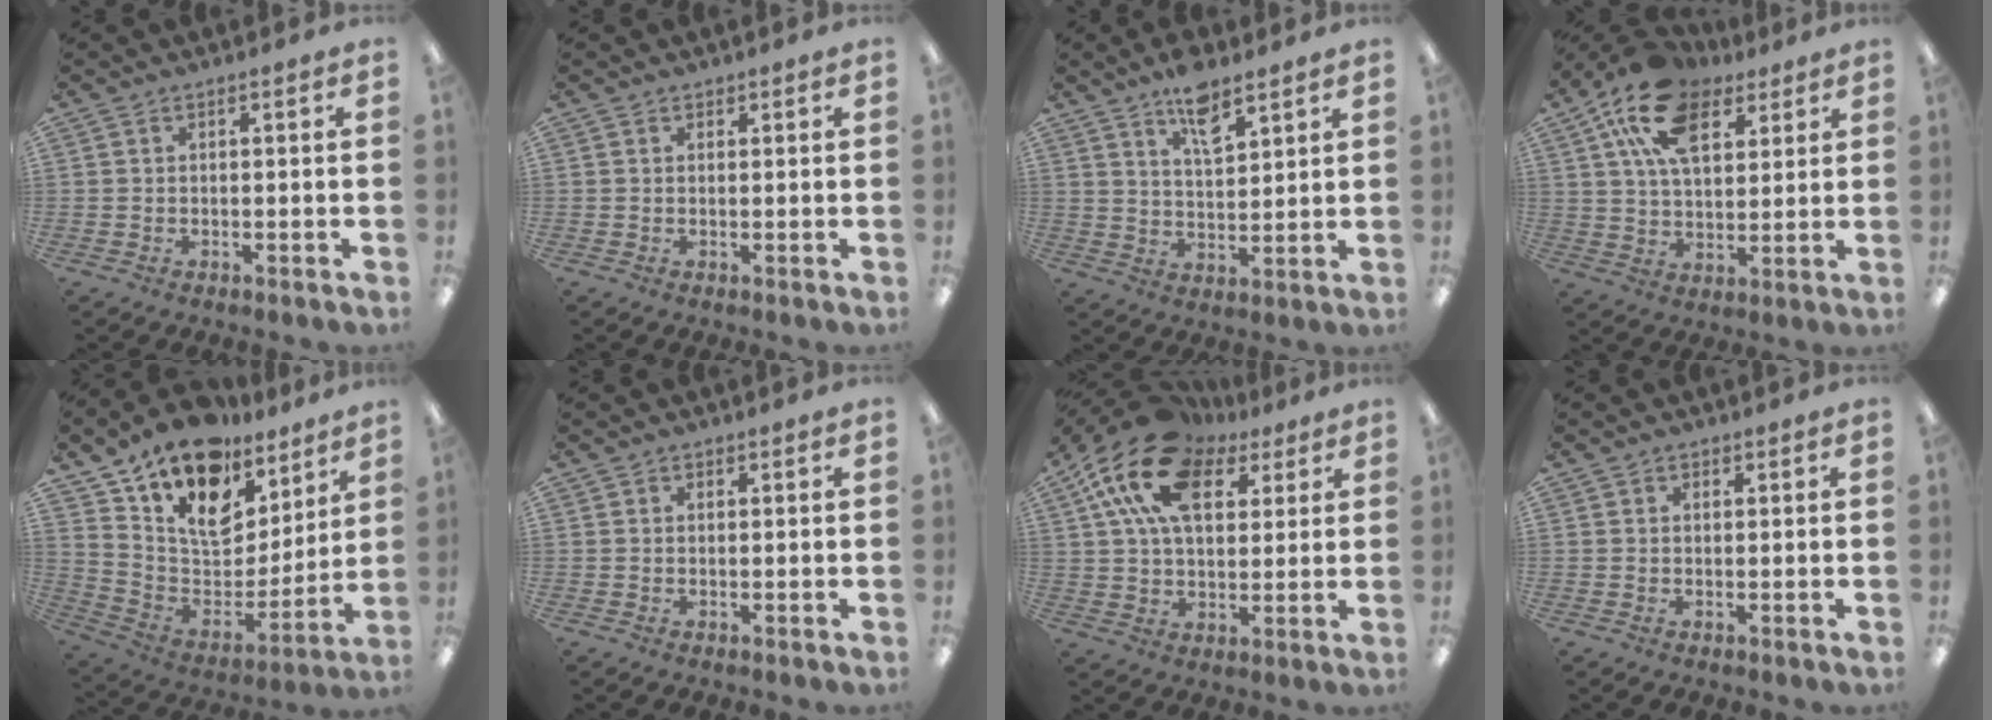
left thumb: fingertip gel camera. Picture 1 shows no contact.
{"total": 0.6, "force": [0.6, 0.2, -0.1], "torque": [0.001, -0.001, 0.011]}
{"total": 8.6, "force": [6.1, 3.3, 5.1], "torque": [-0.083, -0.030, 0.105]}
{"total": 16.8, "force": [9.3, 9.3, 10.4], "torque": [-0.196, -0.016, 0.171]}
{"total": 17.8, "force": [12.1, 10.3, 8.1], "torque": [-0.137, -0.087, 0.218]}
{"total": 0.6, "force": [0.5, 0.4, 0.0], "torque": [0.000, 0.002, 0.008]}
{"total": 19.4, "force": [10.3, 11.5, 11.9], "torque": [-0.237, -0.032, 0.183]}
{"total": 0.9, "force": [0.6, 0.7, 0.1], "torque": [0.006, 0.000, 0.009]}